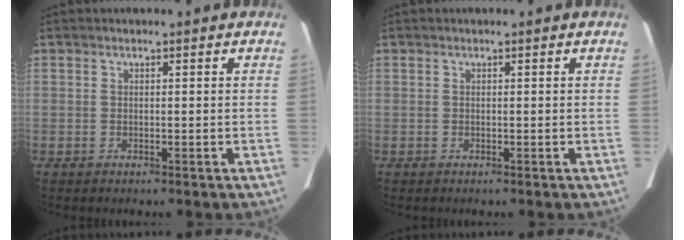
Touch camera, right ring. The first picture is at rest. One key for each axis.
{"total": 0.0}